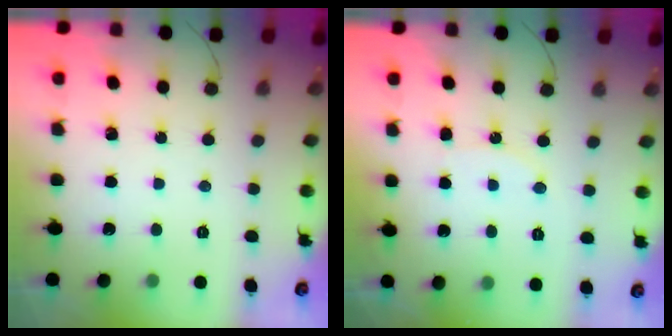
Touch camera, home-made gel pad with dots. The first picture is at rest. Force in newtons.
{"total": 6.5, "press": 6.5, "slide": 0.4}